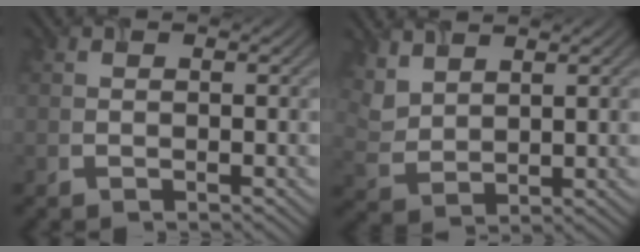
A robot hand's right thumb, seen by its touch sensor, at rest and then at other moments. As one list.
[{"total": 3.9, "force": [3.3, 1.6, 1.3], "torque": [-0.051, -0.001, 0.082]}]